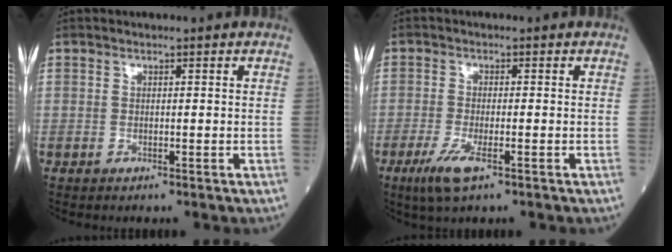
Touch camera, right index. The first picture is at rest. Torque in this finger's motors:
{"motor_torque": [0.57, -0.24, 0.16, 0.07]}